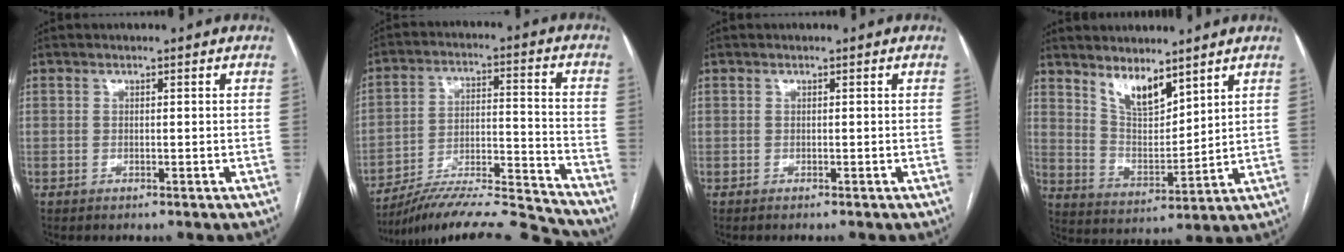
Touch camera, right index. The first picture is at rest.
{"total": 17.8, "force": [-16.9, -0.2, 5.4], "torque": [-0.096, 0.019, -0.277]}
{"total": 0.0}
{"total": 7.6, "force": [5.9, 2.4, 4.1], "torque": [-0.078, -0.010, 0.121]}